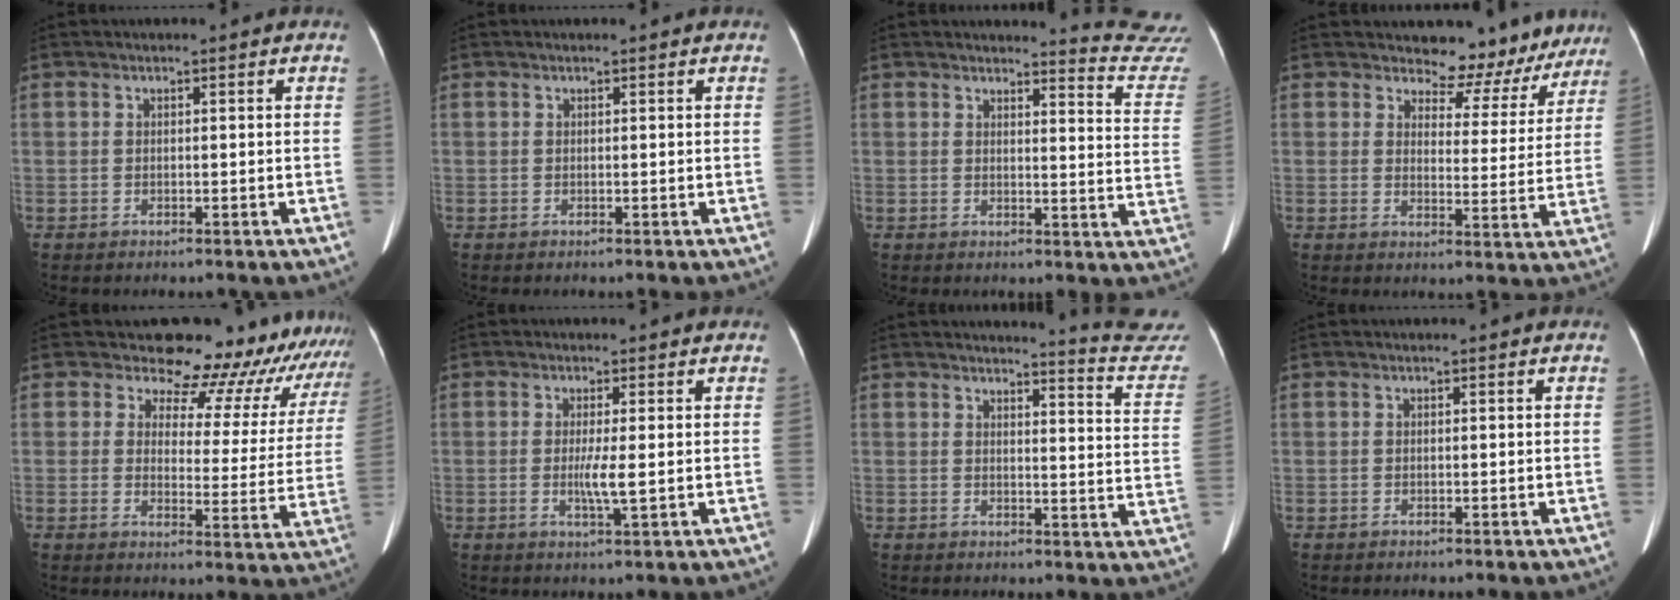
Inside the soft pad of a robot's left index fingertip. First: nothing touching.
{"total": 0.0}
{"total": 11.6, "force": [11.5, -1.4, -0.9], "torque": [0.013, -0.136, 0.102]}
{"total": 9.3, "force": [8.7, 3.5, 0.3], "torque": [0.017, -0.016, 0.087]}
{"total": 18.6, "force": [17.5, 5.8, 2.2], "torque": [0.008, -0.084, 0.172]}
{"total": 3.1, "force": [-0.5, -0.2, 3.0], "torque": [-0.065, -0.007, -0.003]}
{"total": 12.0, "force": [11.9, -1.5, 0.0], "torque": [0.000, -0.119, 0.112]}
{"total": 0.0}